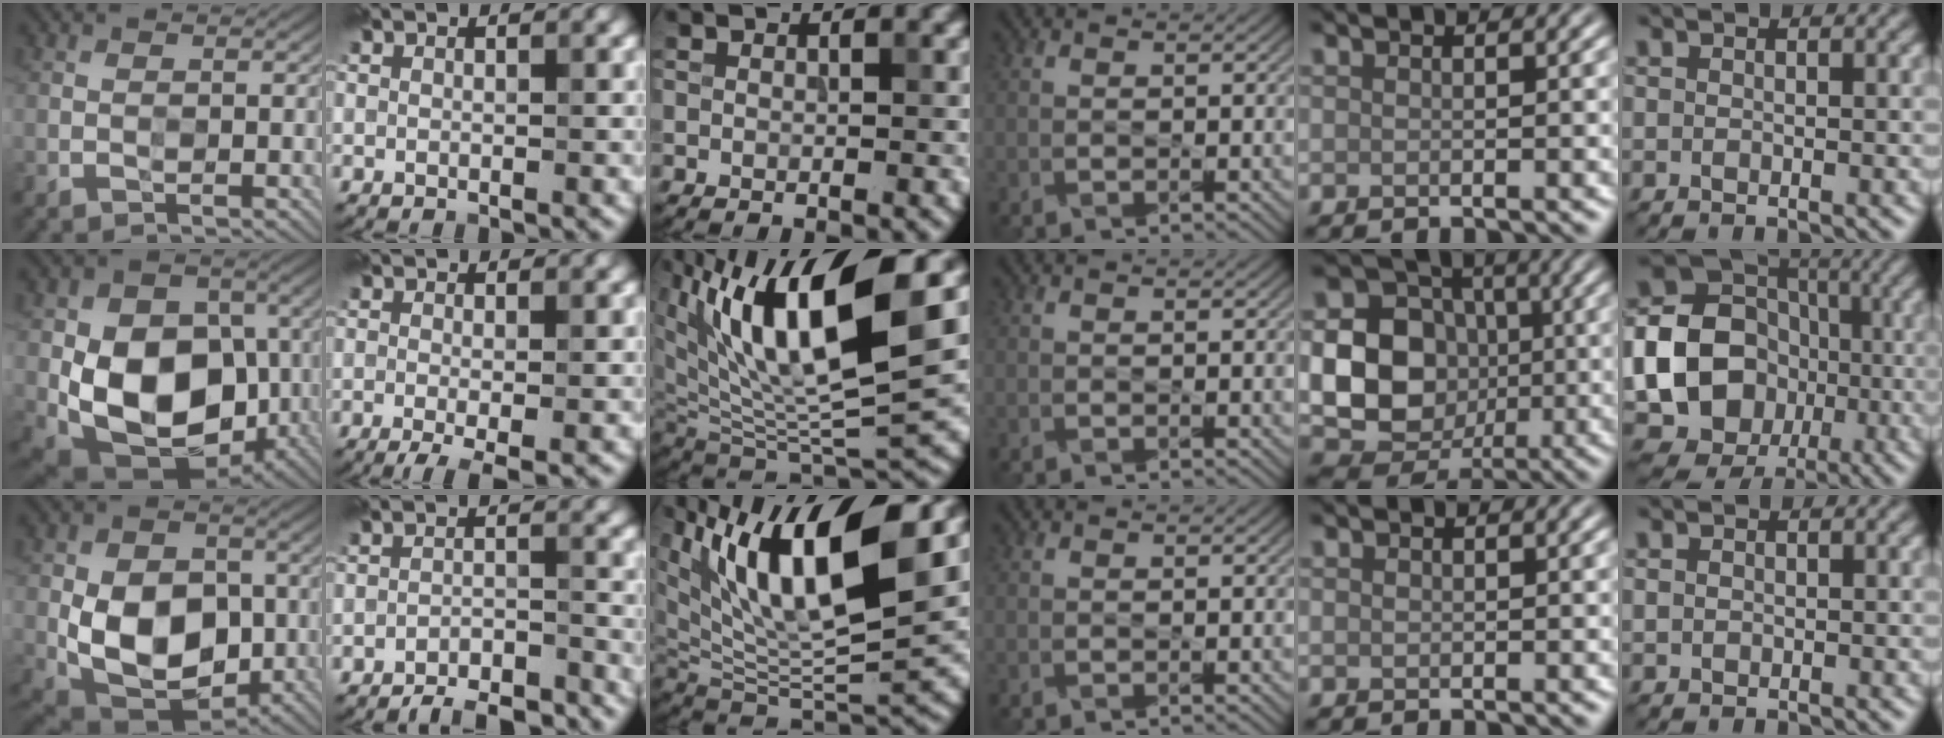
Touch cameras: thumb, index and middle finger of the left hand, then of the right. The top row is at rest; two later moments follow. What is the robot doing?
{"motion": "wipe", "object": "mirror"}